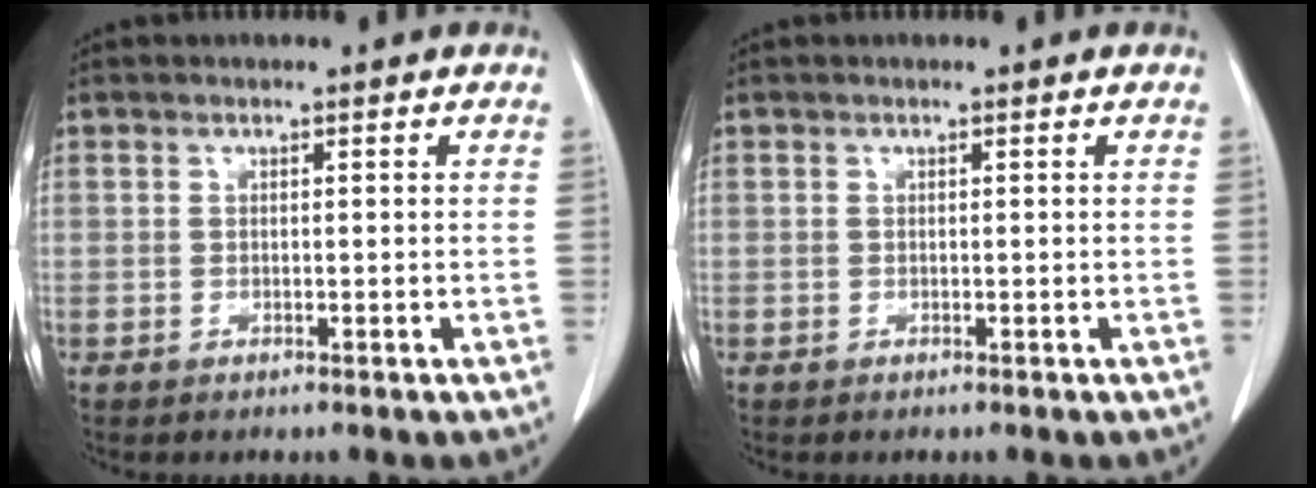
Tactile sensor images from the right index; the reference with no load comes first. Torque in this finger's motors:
{"motor_torque": [0.03, -0.01, 0.05, 0.01]}